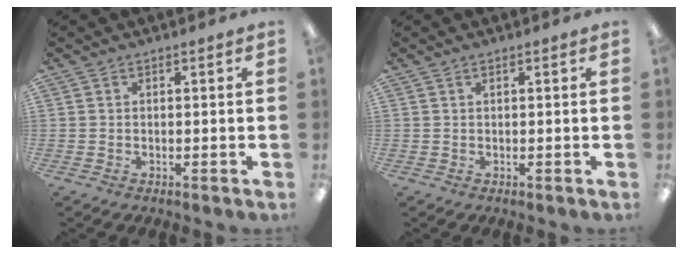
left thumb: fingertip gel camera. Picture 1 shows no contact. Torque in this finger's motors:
{"motor_torque": [-0.18, -0.10, -0.30, 0.05, 0.04]}